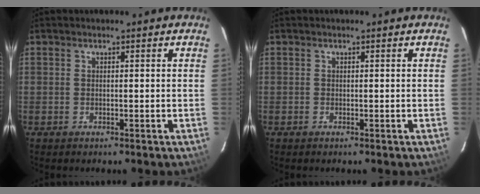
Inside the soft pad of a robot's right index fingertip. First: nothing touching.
{"total": 0.0}